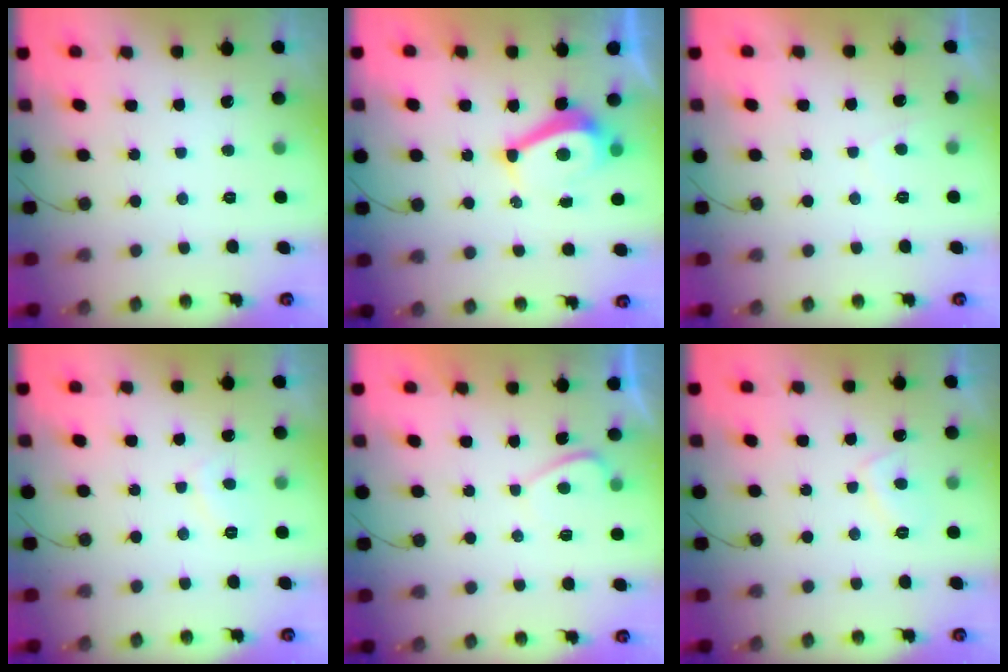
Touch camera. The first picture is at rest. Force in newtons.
{"total": 7.7, "press": 7.7, "slide": 0.8}
{"total": 0.8, "press": 0.6, "slide": 0.6}
{"total": 2.2, "press": 2.1, "slide": 0.7}
{"total": 1.0, "press": 0.8, "slide": 0.5}
{"total": 3.1, "press": 3.0, "slide": 0.8}